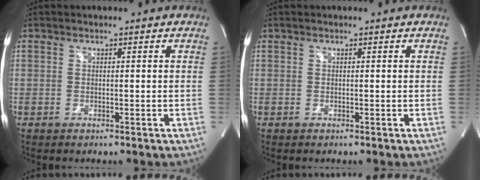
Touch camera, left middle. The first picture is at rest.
{"total": 0.0}